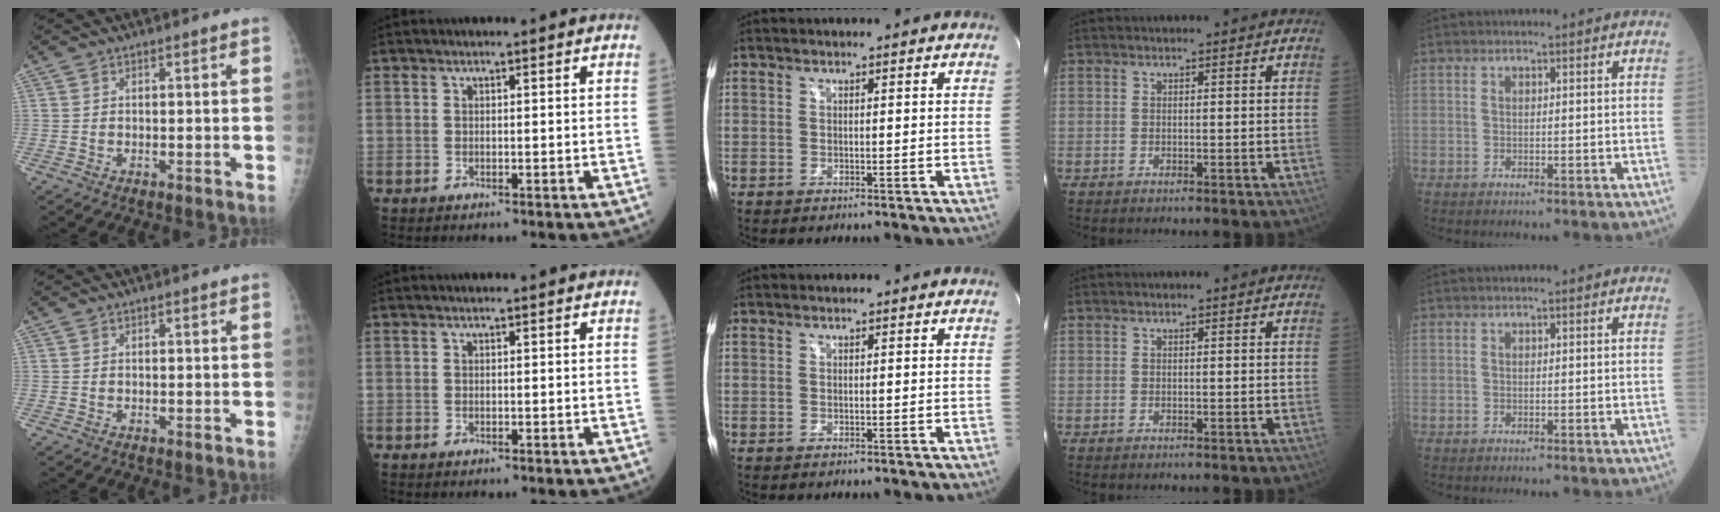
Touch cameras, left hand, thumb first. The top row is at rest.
{}